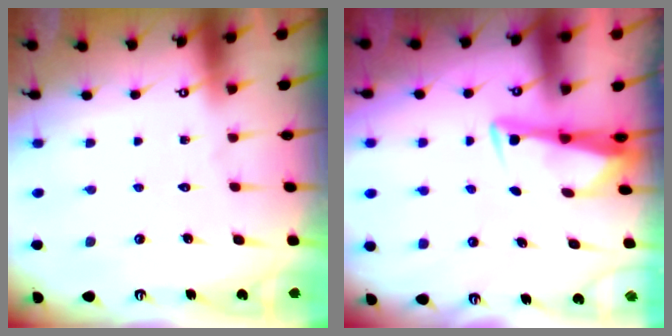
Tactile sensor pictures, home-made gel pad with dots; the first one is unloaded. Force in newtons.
{"total": 3.3, "press": 3.3, "slide": 0.4}